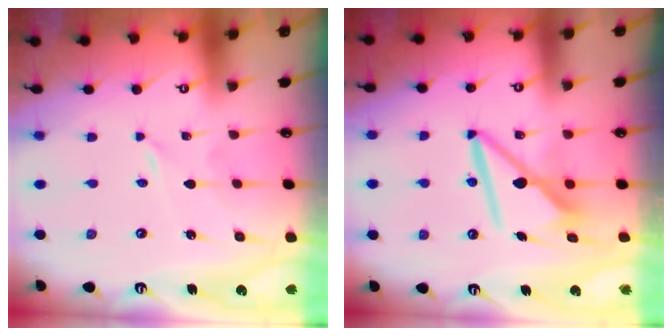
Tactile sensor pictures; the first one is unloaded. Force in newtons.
{"total": 9.1, "press": 9.1, "slide": 0.9}